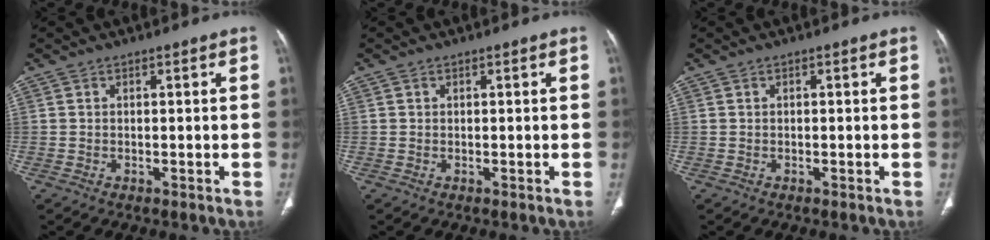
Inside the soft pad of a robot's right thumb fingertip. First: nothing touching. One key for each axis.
{"total": 0.0}
{"total": 0.0}